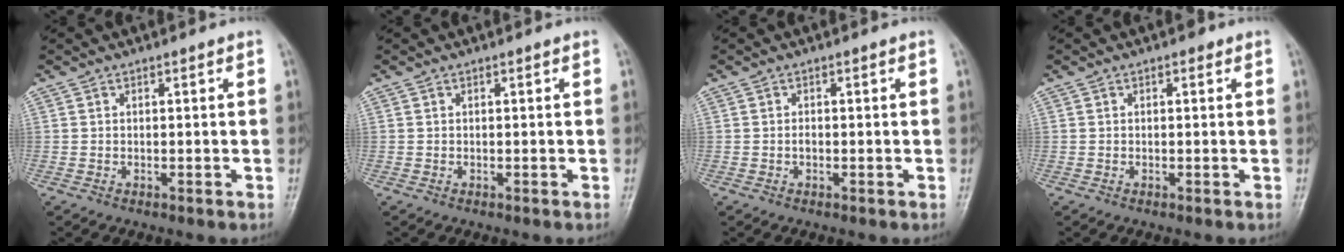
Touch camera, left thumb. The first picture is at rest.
{"total": 0.0}
{"total": 0.6, "force": [-0.1, 0.4, 0.5], "torque": [-0.007, 0.001, -0.004]}
{"total": 0.8, "force": [0.4, 0.5, 0.4], "torque": [0.000, 0.000, 0.000]}